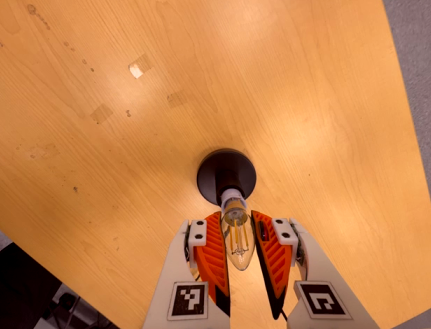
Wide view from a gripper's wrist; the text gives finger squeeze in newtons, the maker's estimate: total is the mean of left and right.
{"total": 13.1, "left": 13.0, "right": 13.2}